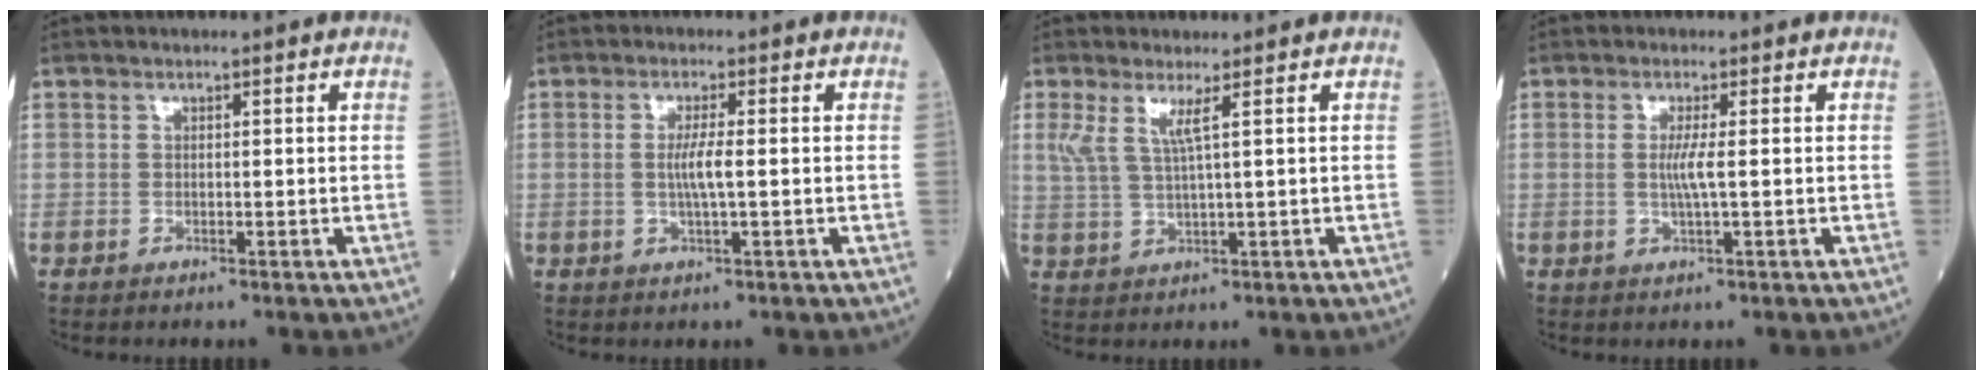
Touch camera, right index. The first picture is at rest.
{"total": 3.1, "force": [-0.1, -0.2, 3.1], "torque": [-0.063, -0.003, -0.002]}
{"total": 3.5, "force": [1.6, -0.3, 3.1], "torque": [-0.074, 0.002, 0.038]}
{"total": 2.6, "force": [0.1, -0.4, 2.6], "torque": [-0.056, -0.004, -0.001]}